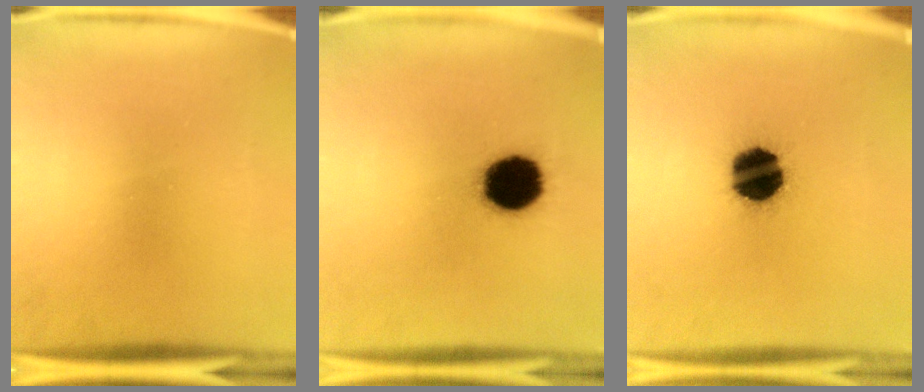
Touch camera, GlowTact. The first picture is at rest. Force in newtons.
{"total": 16.3}
{"total": 18.0}